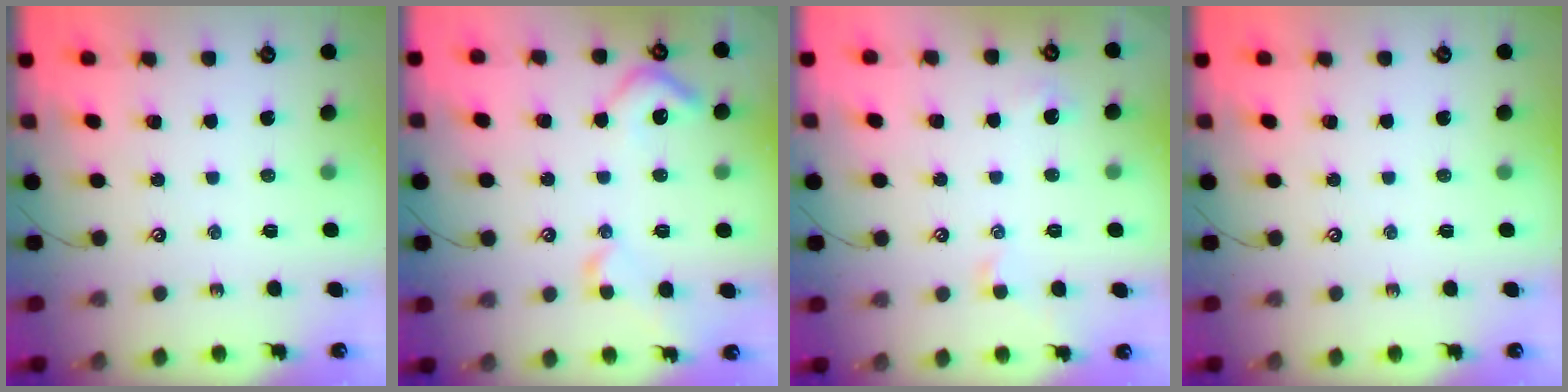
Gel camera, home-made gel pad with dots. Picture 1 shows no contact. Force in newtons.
{"total": 6.4, "press": 6.3, "slide": 1.0}
{"total": 1.6, "press": 1.5, "slide": 0.5}
{"total": 0.0}